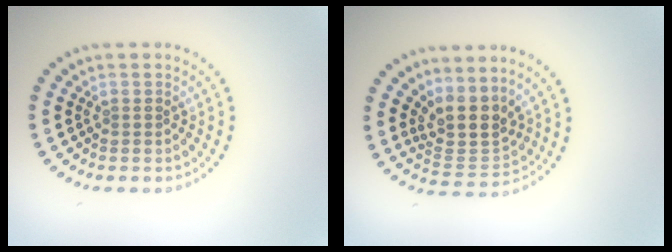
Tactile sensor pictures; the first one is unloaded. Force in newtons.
{"total": 3.8, "press": 2.9, "slide": 2.4}